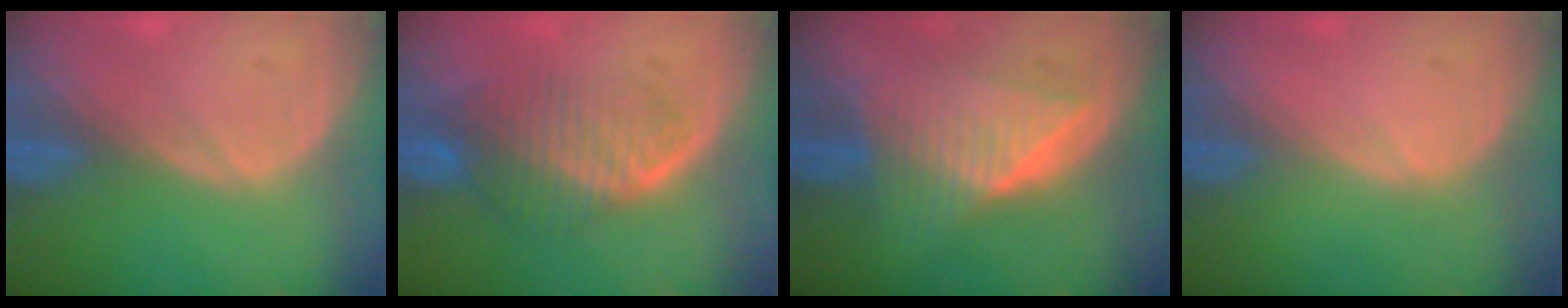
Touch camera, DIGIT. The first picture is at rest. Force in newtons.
{"total": 6.7, "press": 6.4, "slide": 2.0}
{"total": 7.2, "press": 7.2, "slide": 0.2}
{"total": 0.0}